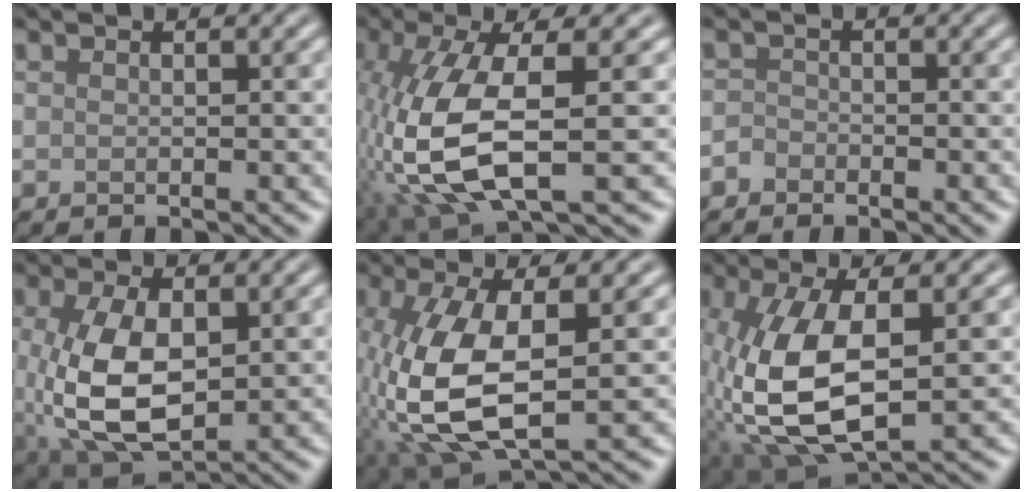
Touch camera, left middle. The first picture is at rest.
{"total": 9.9, "force": [-2.2, 3.5, 9.0], "torque": [-0.212, -0.005, -0.045]}
{"total": 1.2, "force": [-1.0, 0.8, 0.0], "torque": [-0.001, 0.003, -0.021]}
{"total": 8.5, "force": [-0.3, 4.6, 7.1], "torque": [-0.170, -0.013, 0.005]}
{"total": 9.7, "force": [-1.3, 4.2, 8.7], "torque": [-0.205, -0.008, -0.022]}
{"total": 9.9, "force": [-0.8, 4.7, 8.6], "torque": [-0.199, -0.003, -0.013]}